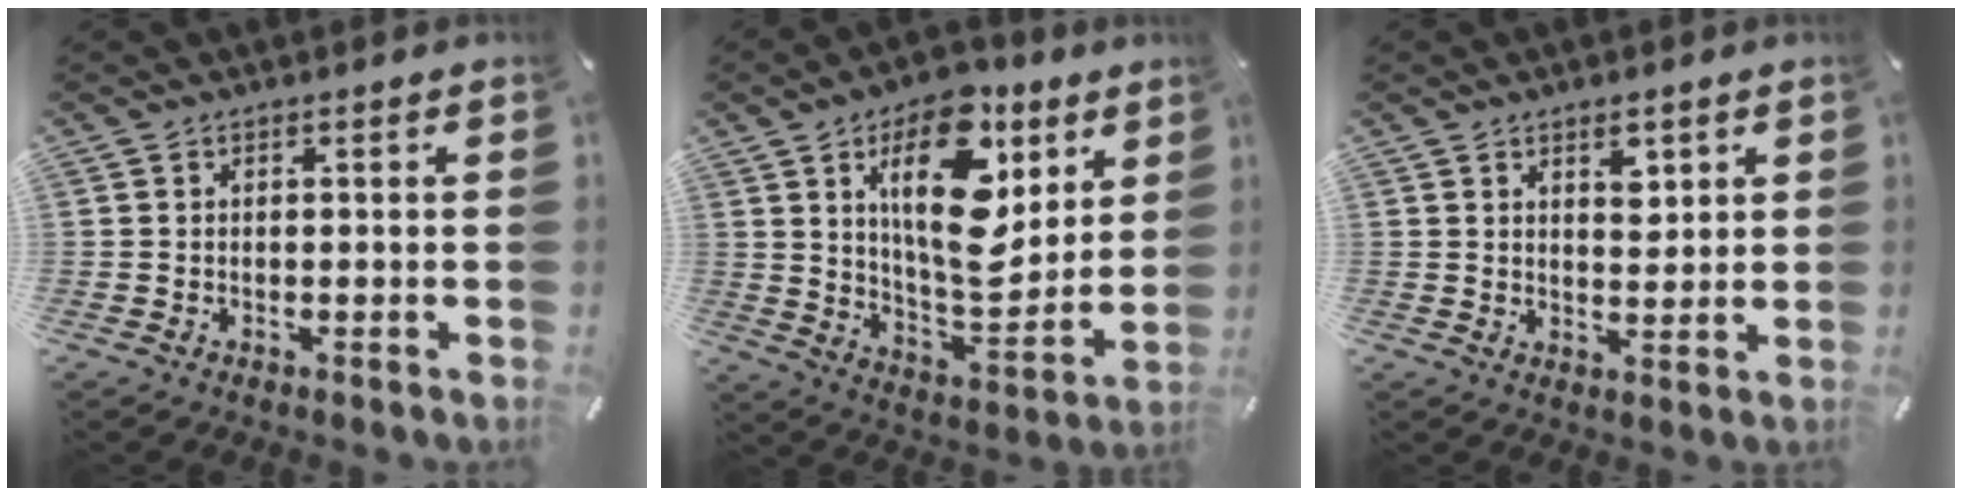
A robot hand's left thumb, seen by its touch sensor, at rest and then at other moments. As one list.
[{"total": 21.4, "force": [8.5, 10.9, 16.4], "torque": [-0.269, -0.042, 0.133]}, {"total": 4.4, "force": [2.7, 2.5, 2.5], "torque": [-0.015, -0.017, 0.039]}]